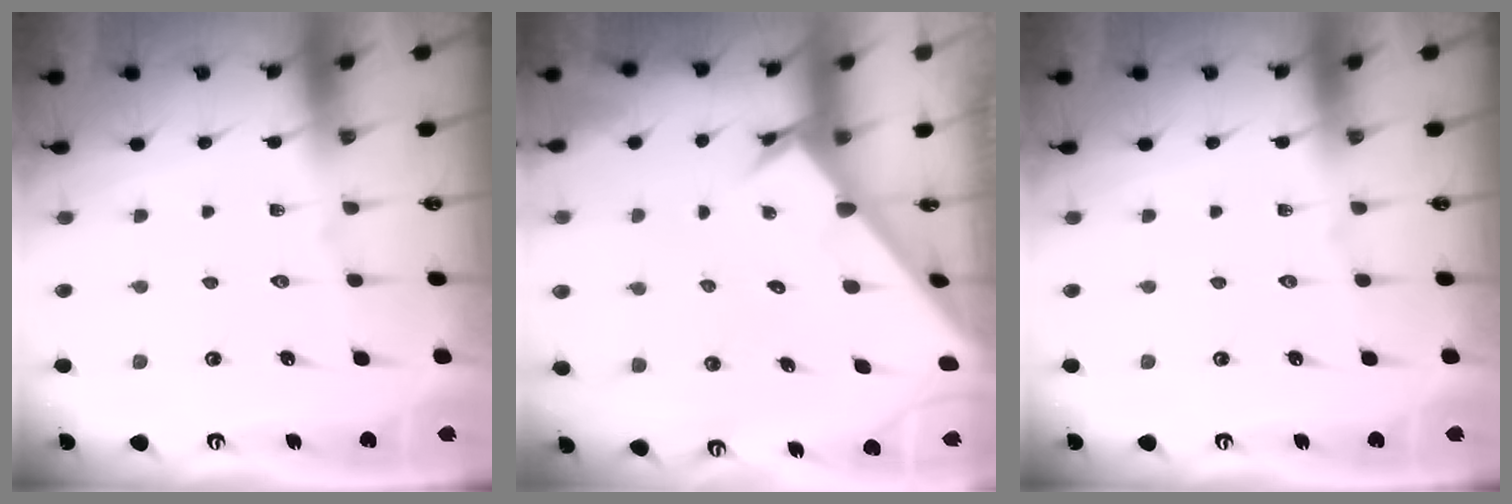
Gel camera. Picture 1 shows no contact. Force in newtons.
{"total": 2.7, "press": 2.7, "slide": 0.2}
{"total": 0.0}